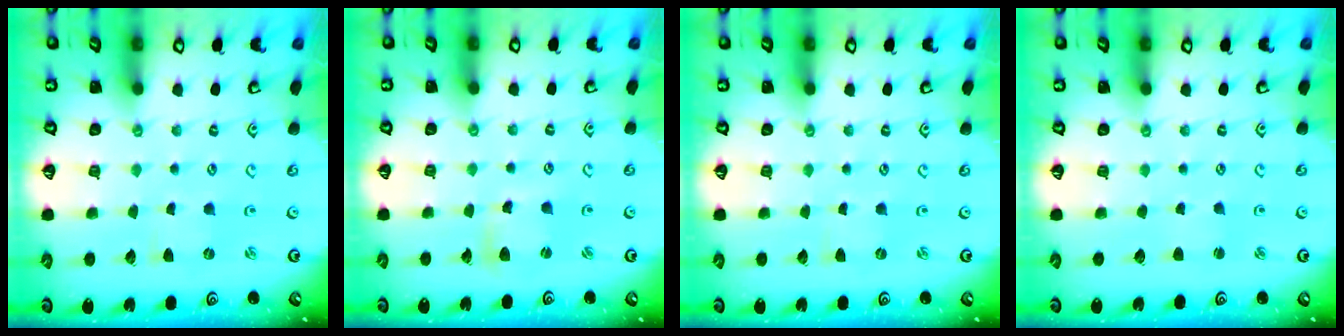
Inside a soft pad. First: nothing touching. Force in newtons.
{"total": 5.1, "press": 5.0, "slide": 0.5}
{"total": 0.0}
{"total": 1.2, "press": 1.1, "slide": 0.1}